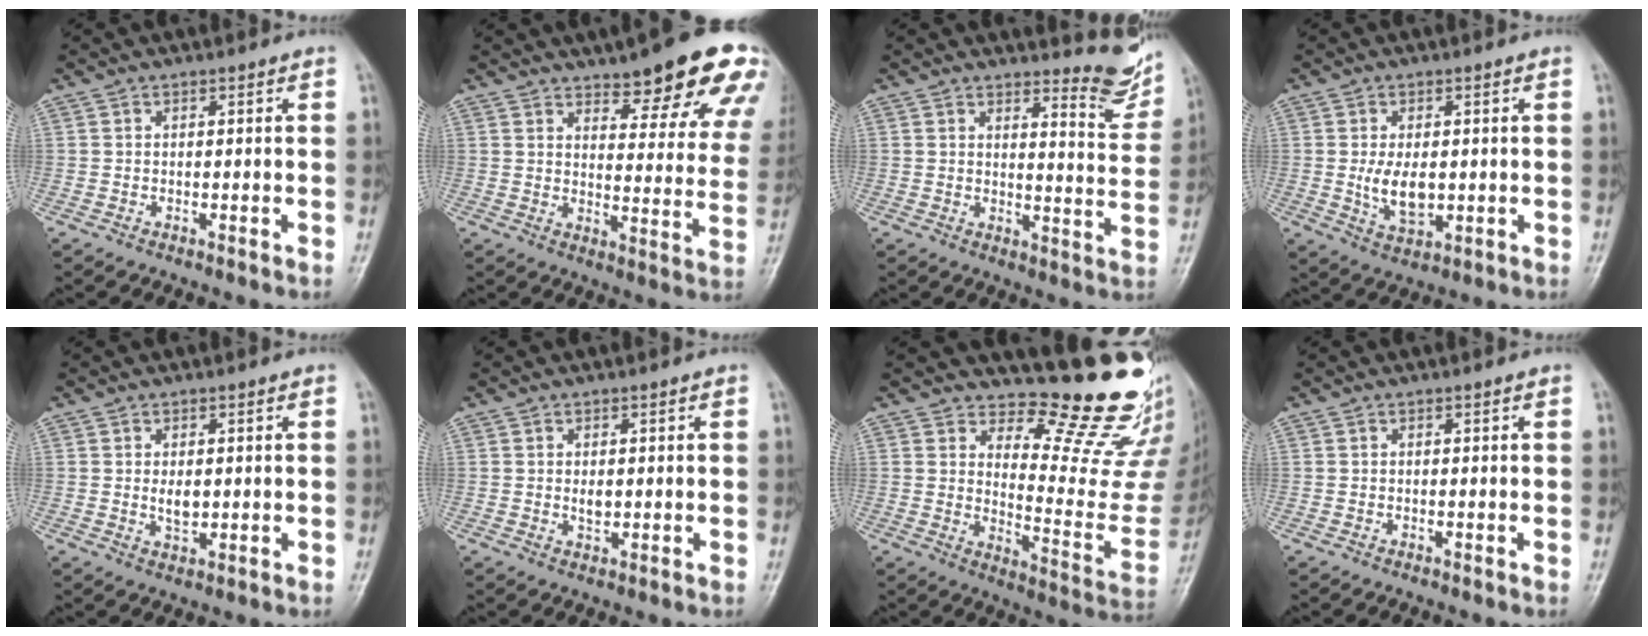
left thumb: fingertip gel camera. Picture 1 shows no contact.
{"total": 18.5, "force": [12.7, 5.4, 12.3], "torque": [-0.112, -0.068, 0.156]}
{"total": 7.8, "force": [7.0, 1.6, 2.8], "torque": [-0.020, -0.076, 0.083]}
{"total": 6.6, "force": [0.0, 3.8, 5.4], "torque": [-0.090, -0.013, 0.008]}
{"total": 2.9, "force": [0.3, 1.7, 2.3], "torque": [-0.034, -0.007, 0.009]}
{"total": 1.9, "force": [0.3, 1.2, 1.5], "torque": [-0.021, -0.004, 0.006]}
{"total": 17.7, "force": [15.2, 4.4, 7.9], "torque": [-0.053, -0.179, 0.195]}
{"total": 0.0}